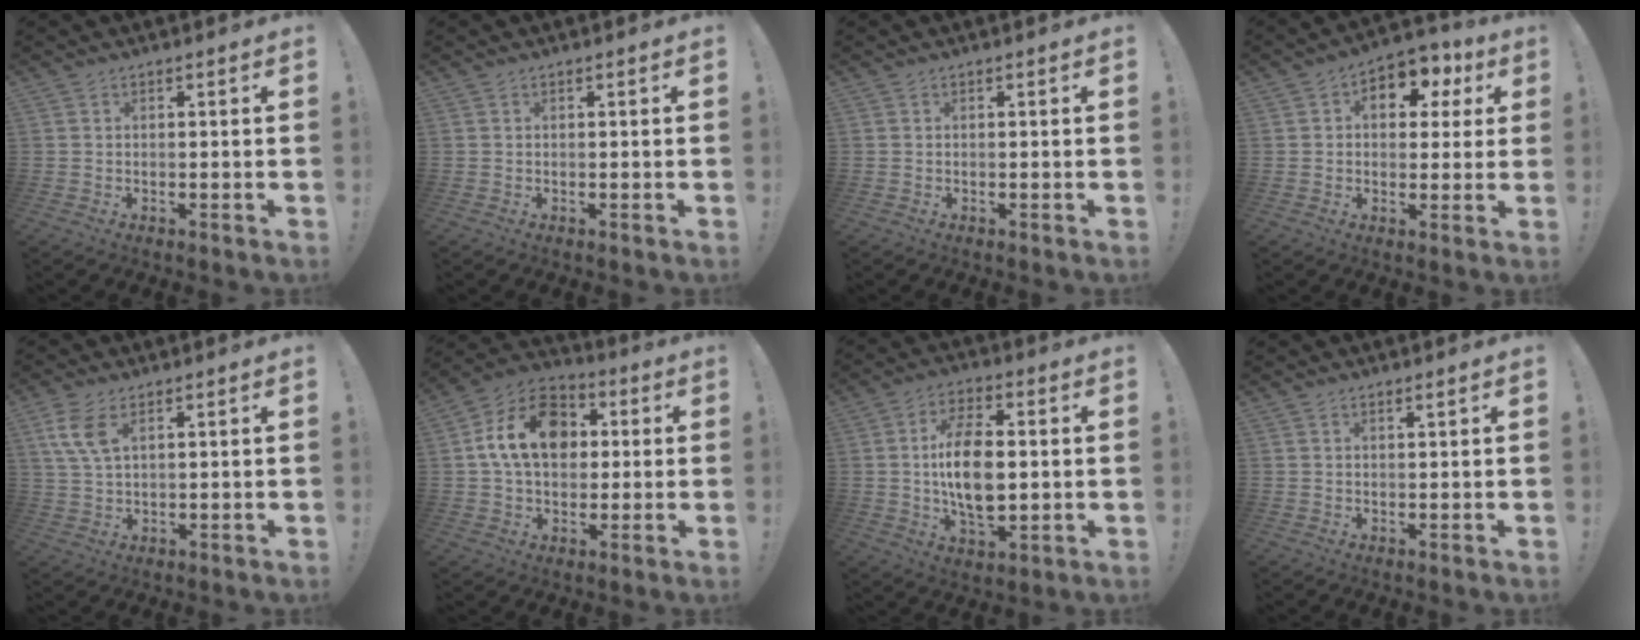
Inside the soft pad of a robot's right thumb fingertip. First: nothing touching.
{"total": 0.0}
{"total": 0.0}
{"total": 9.7, "force": [3.2, 6.7, 6.3], "torque": [-0.075, -0.010, 0.057]}
{"total": 7.7, "force": [3.6, 3.8, 5.6], "torque": [-0.122, -0.008, 0.069]}
{"total": 17.1, "force": [3.4, 12.6, 11.0], "torque": [-0.173, 0.011, 0.068]}
{"total": 14.1, "force": [0.6, 7.5, 11.9], "torque": [-0.220, -0.002, 0.005]}
{"total": 1.3, "force": [1.0, 0.0, 0.9], "torque": [-0.016, -0.001, 0.016]}